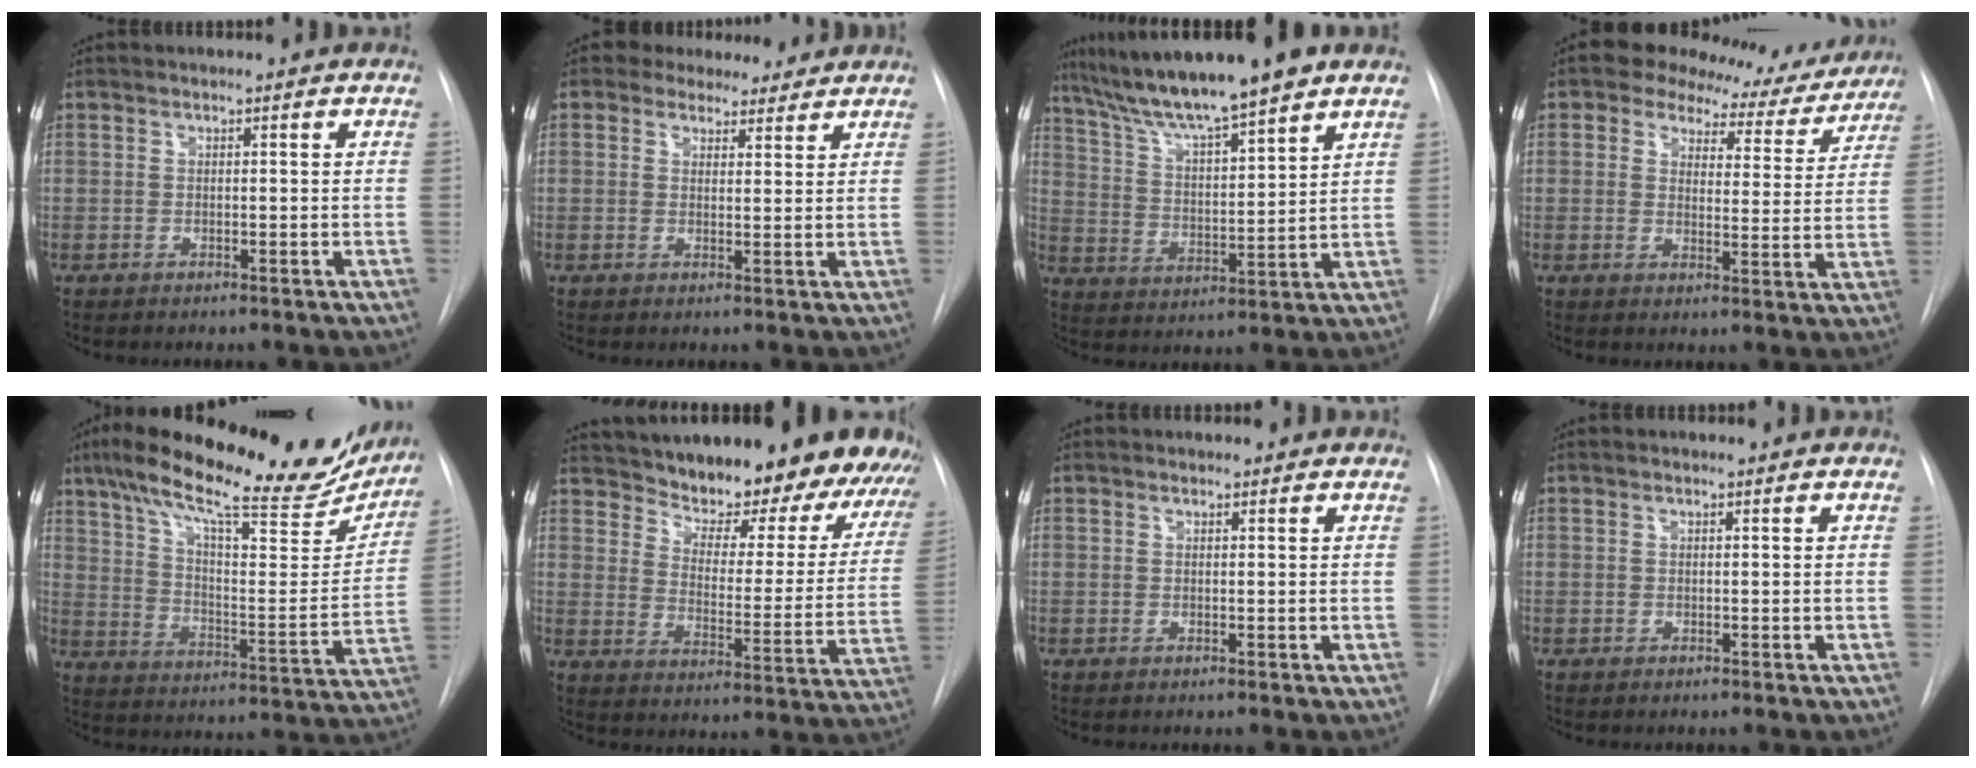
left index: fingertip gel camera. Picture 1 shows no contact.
{"total": 7.1, "force": [6.3, 3.0, 1.1], "torque": [-0.002, 0.012, 0.077]}
{"total": 15.0, "force": [12.2, 0.6, 8.8], "torque": [-0.150, 0.014, 0.209]}
{"total": 11.0, "force": [9.8, 4.6, 2.0], "torque": [-0.009, -0.002, 0.104]}
{"total": 27.7, "force": [22.3, 6.3, 15.2], "torque": [-0.243, -0.004, 0.306]}
{"total": 26.4, "force": [23.5, 6.1, 10.4], "torque": [-0.152, -0.070, 0.292]}
{"total": 1.3, "force": [1.2, 0.4, 0.2], "torque": [-0.011, 0.009, 0.012]}
{"total": 0.0}